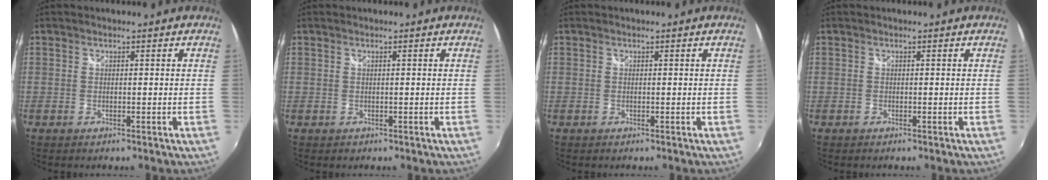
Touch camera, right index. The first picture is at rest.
{"total": 0.0}
{"total": 0.0}
{"total": 0.0}